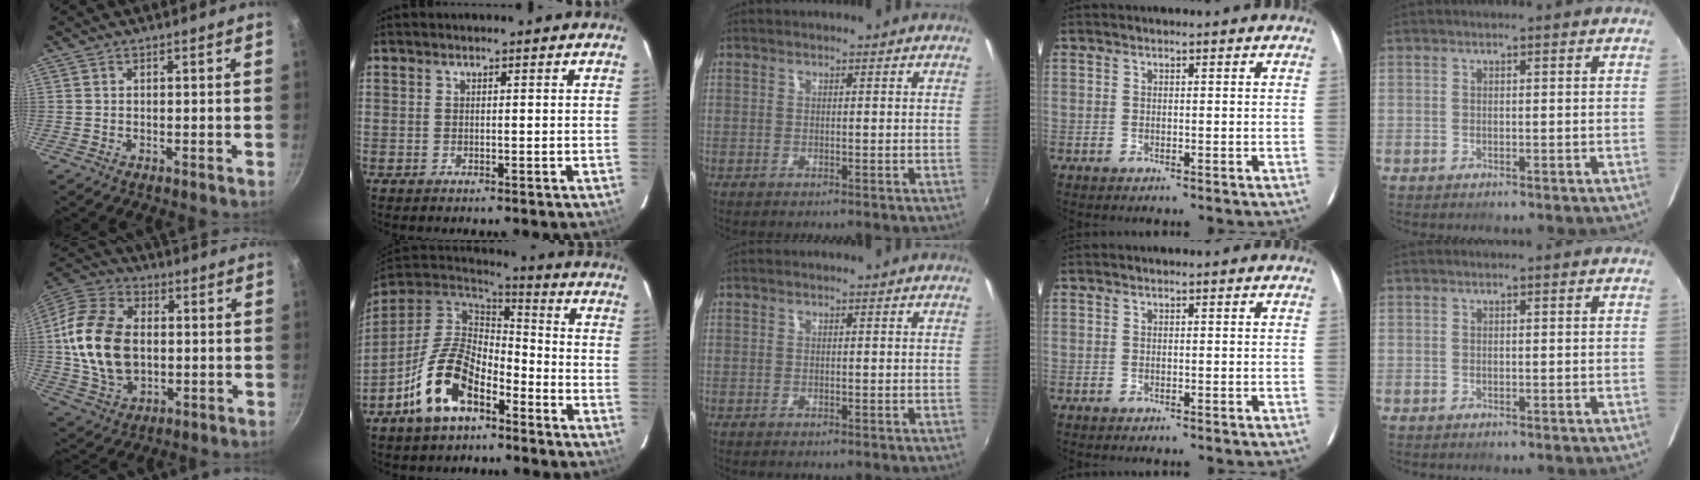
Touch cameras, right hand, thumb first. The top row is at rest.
{"thumb": {"total": 18.7, "force": [0.4, 12.8, 13.6], "torque": [-0.245, 0.013, 0.005]}, "index": {"total": 15.0, "force": [-8.1, 7.7, 10.0], "torque": [-0.206, 0.005, -0.151]}}